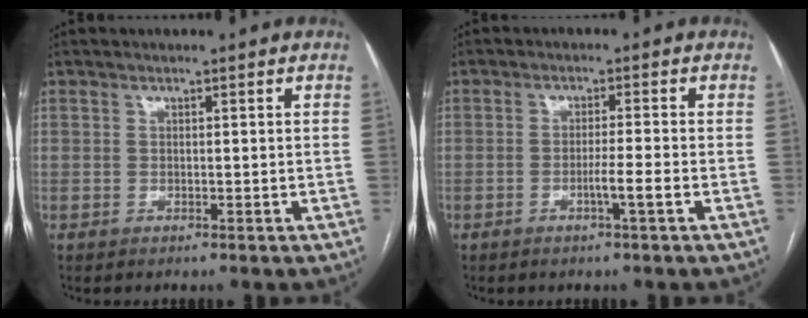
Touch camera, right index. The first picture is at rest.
{"total": 3.0, "force": [-1.3, -0.5, 2.7], "torque": [-0.044, -0.003, -0.025]}